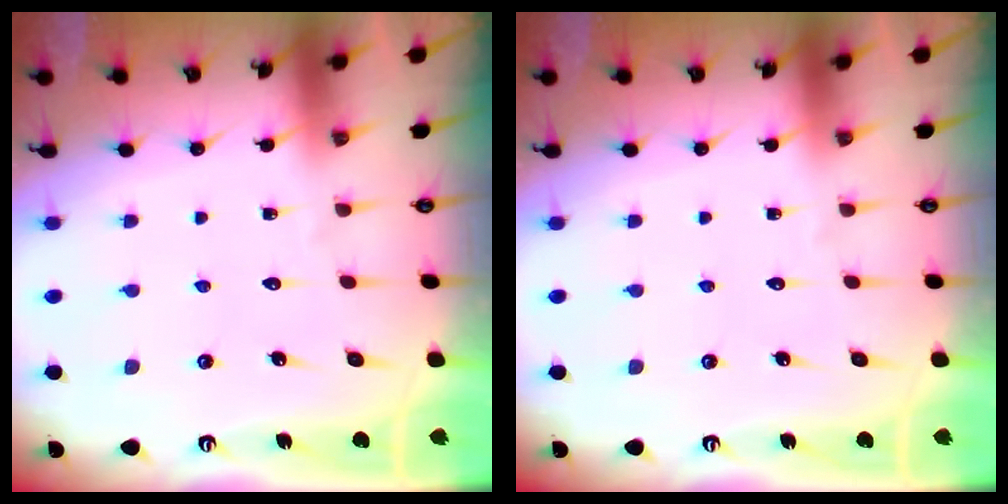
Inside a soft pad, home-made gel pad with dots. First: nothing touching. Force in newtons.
{"total": 0.0}